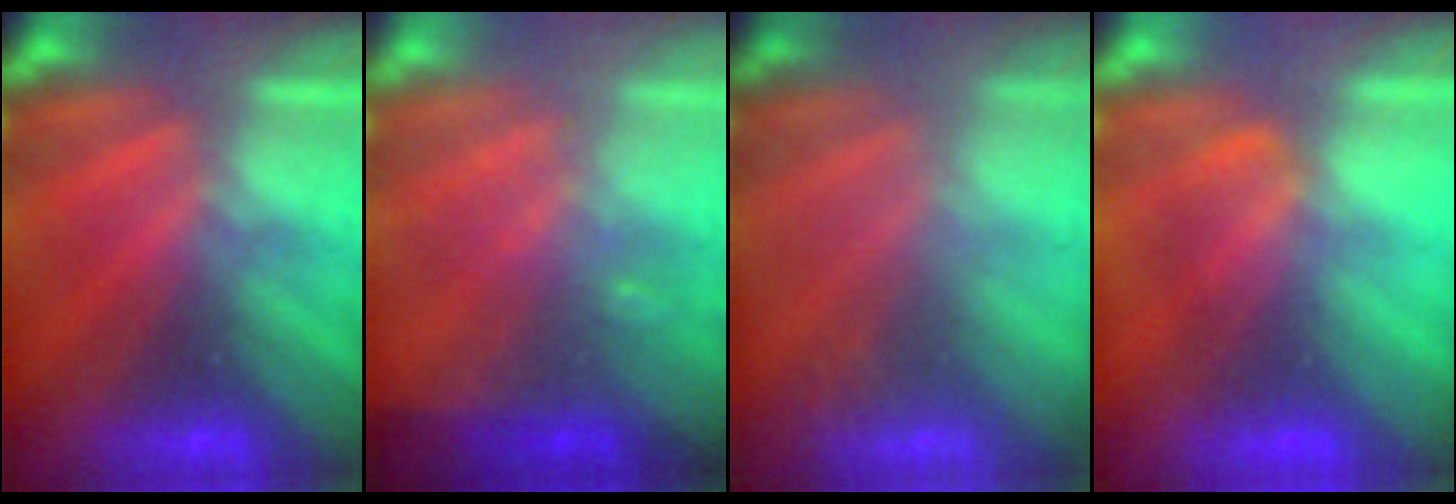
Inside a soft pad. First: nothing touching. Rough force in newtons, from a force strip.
{"total": 2.7}
{"total": 2.4}
{"total": 2.7}